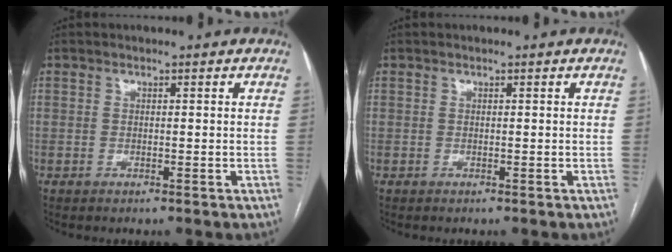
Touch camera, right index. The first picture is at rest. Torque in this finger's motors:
{"motor_torque": [0.00, 0.00, 0.00, 0.00]}